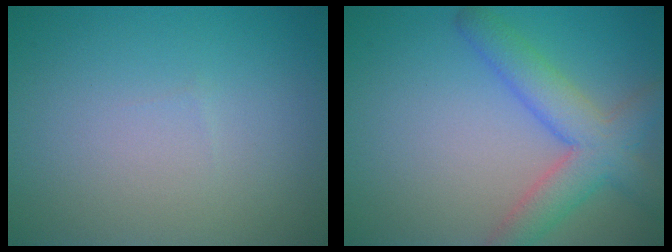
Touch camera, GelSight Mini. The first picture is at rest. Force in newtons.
{"total": 5.4, "press": 5.4, "slide": 0.3}